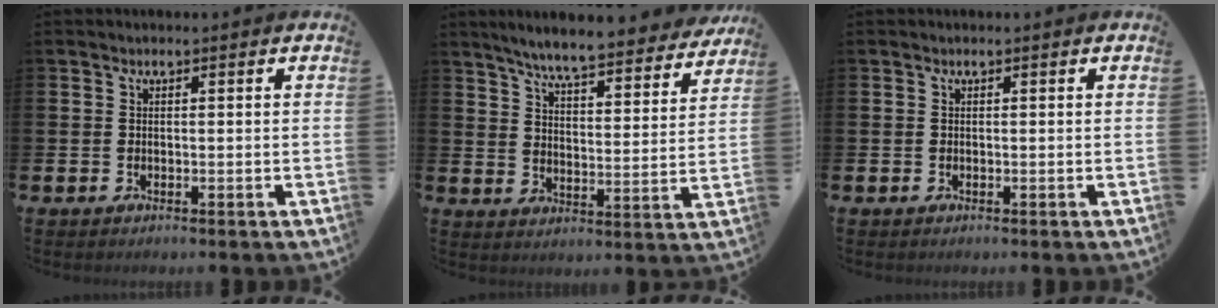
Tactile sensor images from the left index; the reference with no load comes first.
{"total": 7.0, "force": [6.6, 0.2, 2.2], "torque": [-0.064, -0.047, 0.110]}
{"total": 0.0}